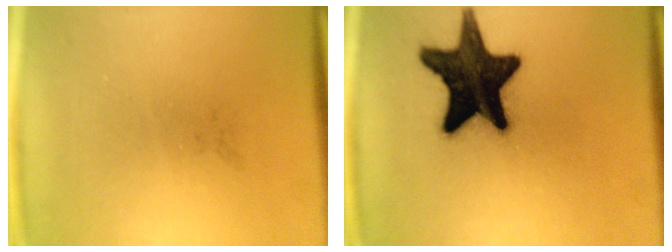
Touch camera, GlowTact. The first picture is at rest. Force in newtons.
{"total": 18.6}